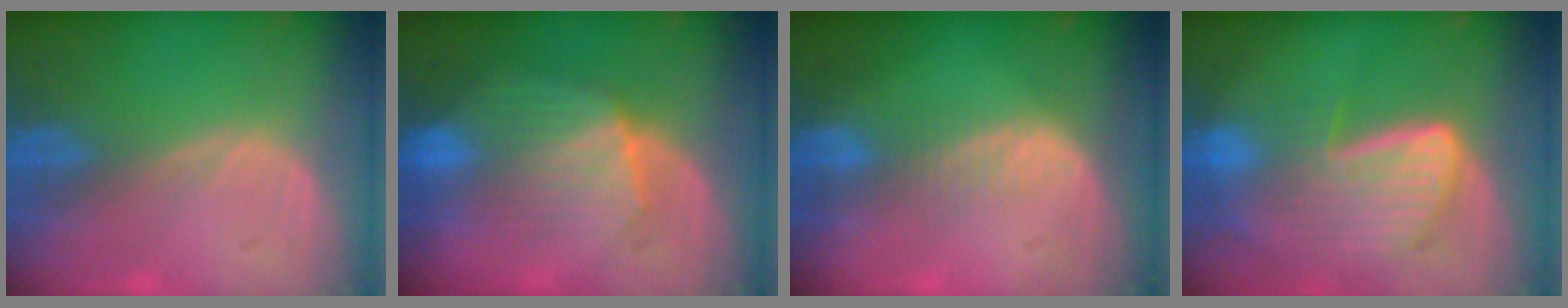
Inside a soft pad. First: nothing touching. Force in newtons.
{"total": 8.0, "press": 7.9, "slide": 1.0}
{"total": 2.4, "press": 2.4, "slide": 0.2}
{"total": 9.3, "press": 8.1, "slide": 4.6}